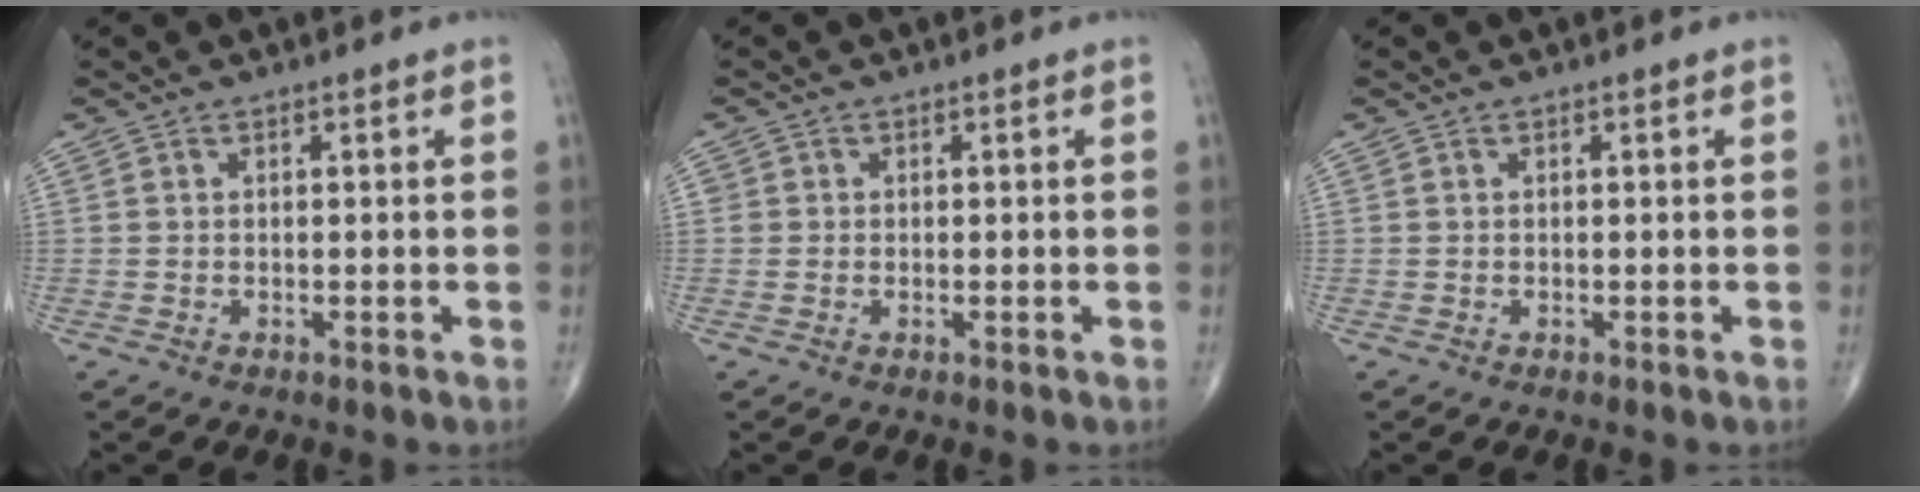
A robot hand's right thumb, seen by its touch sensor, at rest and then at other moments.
{"total": 0.9, "force": [0.1, 0.9, 0.1], "torque": [0.007, 0.003, -0.001]}
{"total": 0.0}